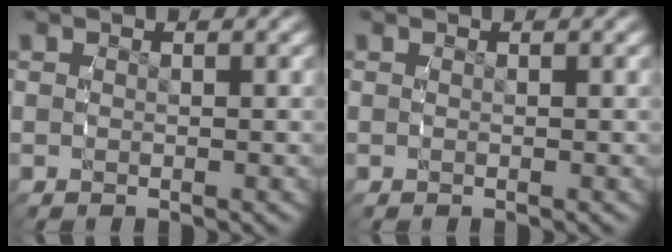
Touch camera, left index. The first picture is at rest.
{"total": 0.0}